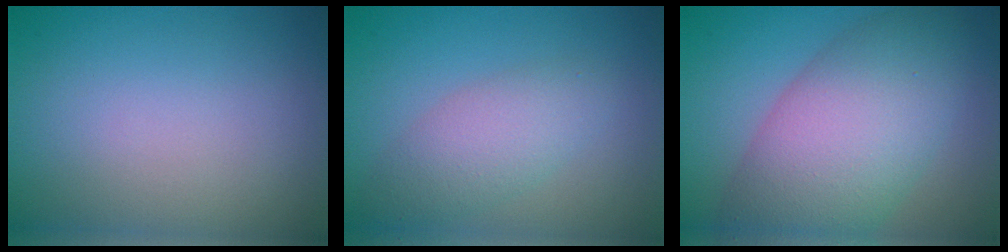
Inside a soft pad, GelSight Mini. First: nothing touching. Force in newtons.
{"total": 3.6, "press": 3.6, "slide": 0.1}
{"total": 9.8, "press": 9.8, "slide": 0.3}